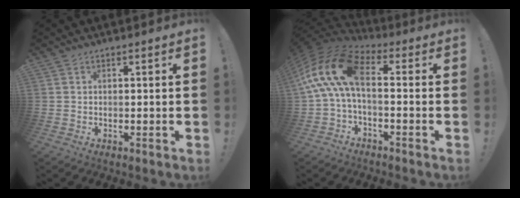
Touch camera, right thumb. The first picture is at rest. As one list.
[{"total": 15.5, "force": [2.2, 7.8, 13.2], "torque": [-0.267, 0.015, 0.048]}]